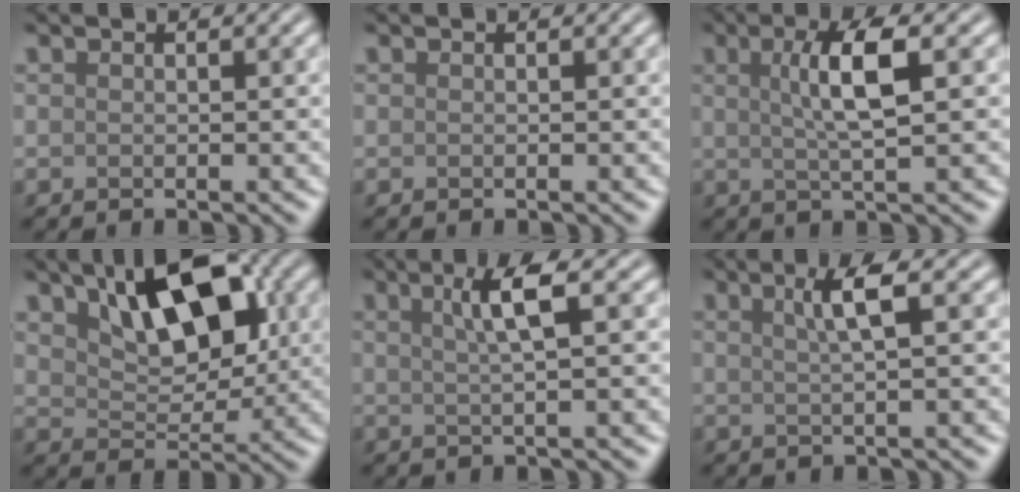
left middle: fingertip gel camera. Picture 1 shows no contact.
{"total": 0.0}
{"total": 4.4, "force": [0.6, 0.8, 4.3], "torque": [-0.082, 0.007, 0.017]}
{"total": 7.9, "force": [3.1, 4.2, 5.9], "torque": [-0.103, 0.012, 0.052]}
{"total": 3.4, "force": [0.7, 0.5, 3.2], "torque": [-0.055, 0.007, 0.019]}
{"total": 2.8, "force": [0.6, 0.5, 2.7], "torque": [-0.043, 0.009, 0.016]}